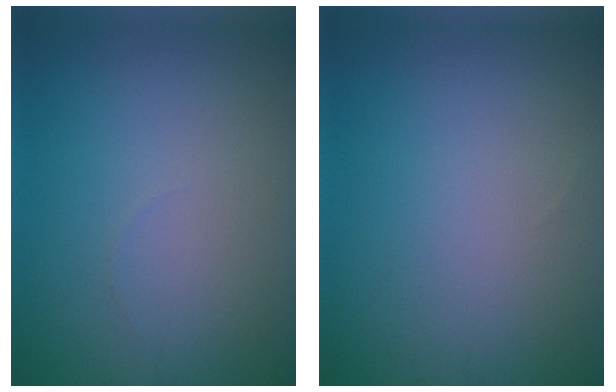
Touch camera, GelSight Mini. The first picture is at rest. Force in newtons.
{"total": 0.0}